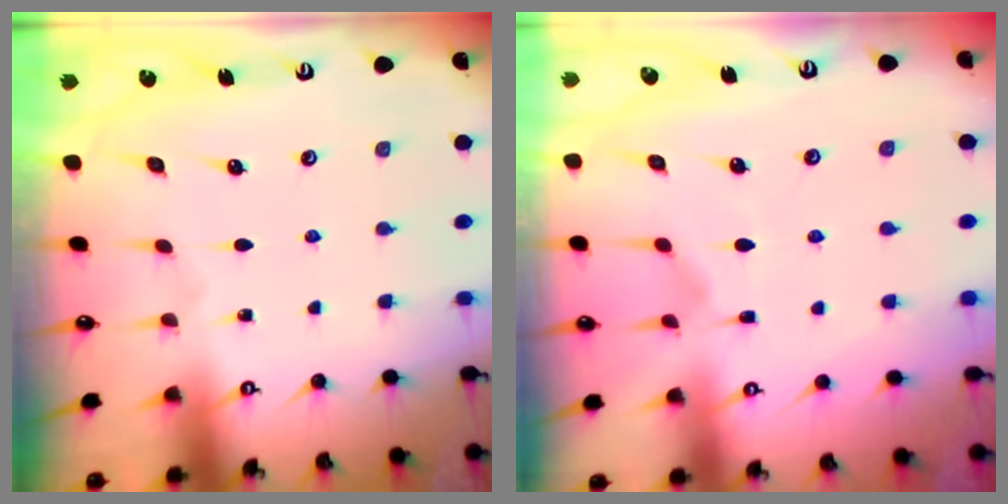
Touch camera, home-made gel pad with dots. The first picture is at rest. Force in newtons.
{"total": 2.0, "press": 1.5, "slide": 1.3}